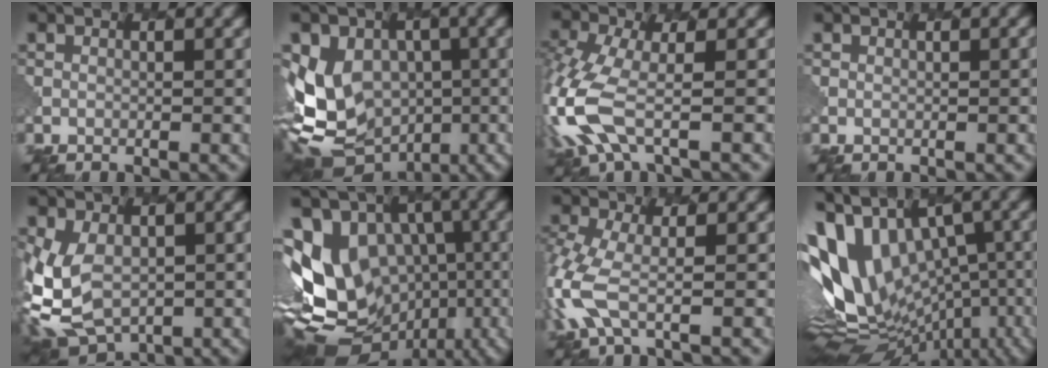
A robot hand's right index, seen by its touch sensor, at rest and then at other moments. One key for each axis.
{"total": 11.9, "fx": -3.4, "fy": 9.8, "fz": 5.8, "tx": -0.112, "ty": -0.001, "tz": -0.037}
{"total": 6.3, "fx": -2.7, "fy": 2.2, "fz": 5.2, "tx": -0.155, "ty": -0.005, "tz": -0.060}
{"total": 0.9, "fx": 0.2, "fy": 0.3, "fz": 0.8, "tx": -0.002, "ty": 0.003, "tz": 0.008}
{"total": 7.6, "fx": -2.2, "fy": 5.3, "fz": 5.0, "tx": -0.121, "ty": -0.019, "tz": -0.033}
{"total": 12.5, "fx": -2.6, "fy": 10.0, "fz": 7.1, "tx": -0.147, "ty": 0.005, "tz": -0.024}
{"total": 4.7, "fx": -2.0, "fy": 1.5, "fz": 3.9, "tx": -0.116, "ty": -0.007, "tz": -0.048}
{"total": 14.1, "fx": 1.0, "fy": 8.6, "fz": 11.1, "tx": -0.208, "ty": 0.009, "tz": 0.053}